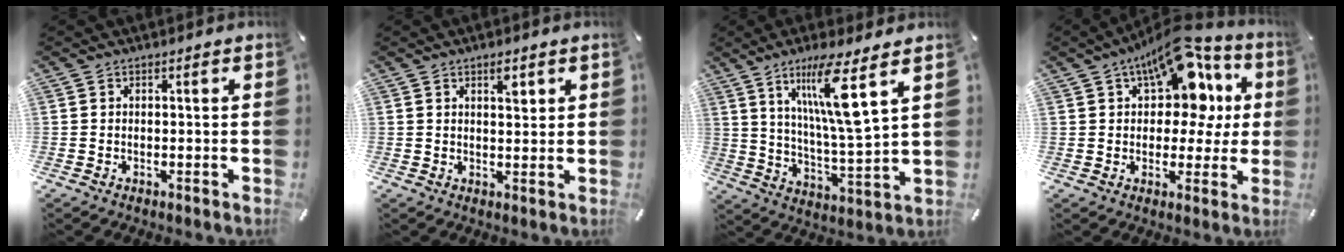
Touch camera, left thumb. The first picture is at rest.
{"total": 3.3, "force": [1.8, 1.3, 2.4], "torque": [-0.028, -0.007, 0.025]}
{"total": 15.3, "force": [7.9, 2.1, 12.9], "torque": [-0.238, -0.033, 0.121]}
{"total": 16.8, "force": [8.0, 9.7, 11.2], "torque": [-0.158, -0.044, 0.136]}